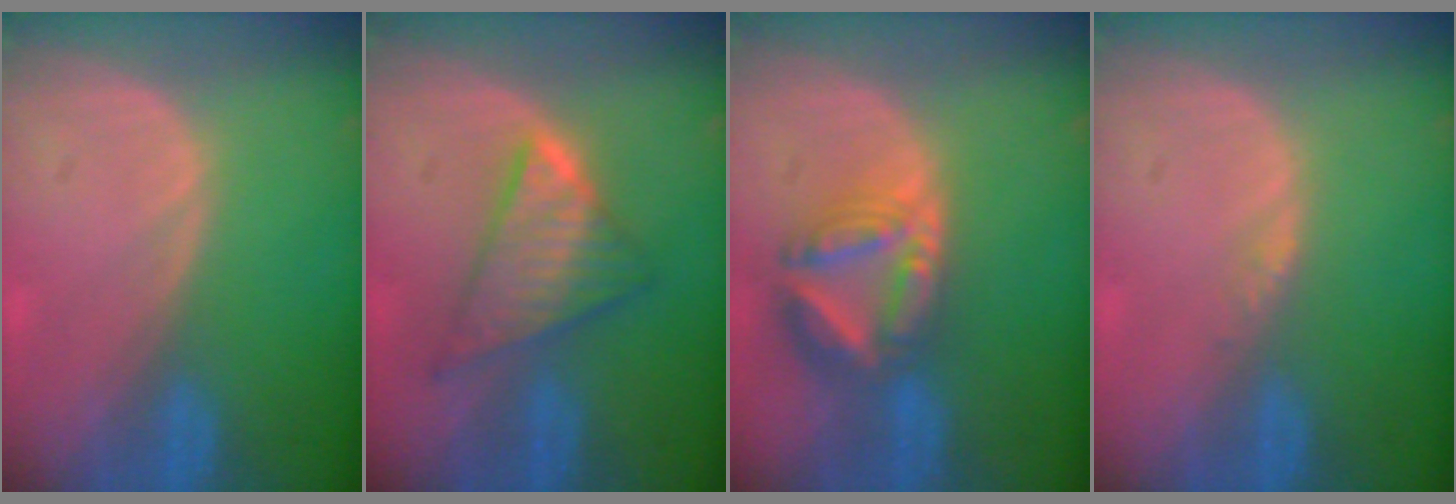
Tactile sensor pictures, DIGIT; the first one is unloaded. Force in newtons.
{"total": 7.0, "press": 7.0, "slide": 0.2}
{"total": 8.3, "press": 7.1, "slide": 4.2}
{"total": 0.8, "press": 0.8, "slide": 0.1}